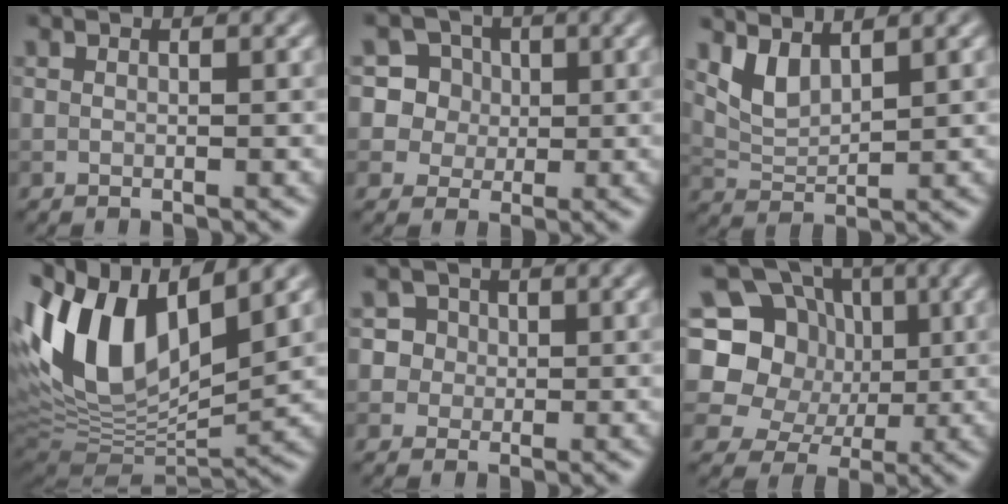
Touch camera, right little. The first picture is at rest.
{"total": 8.2, "force": [2.8, 7.3, 2.4], "torque": [-0.060, 0.033, 0.038]}
{"total": 2.9, "force": [2.0, 1.0, 1.8], "torque": [-0.043, -0.010, 0.048]}
{"total": 13.5, "force": [4.4, 6.4, 11.1], "torque": [-0.208, 0.010, 0.075]}
{"total": 4.4, "force": [1.6, 3.9, 1.4], "torque": [-0.006, 0.017, 0.013]}
{"total": 11.0, "force": [1.6, 9.8, 4.8], "torque": [-0.107, 0.038, -0.006]}